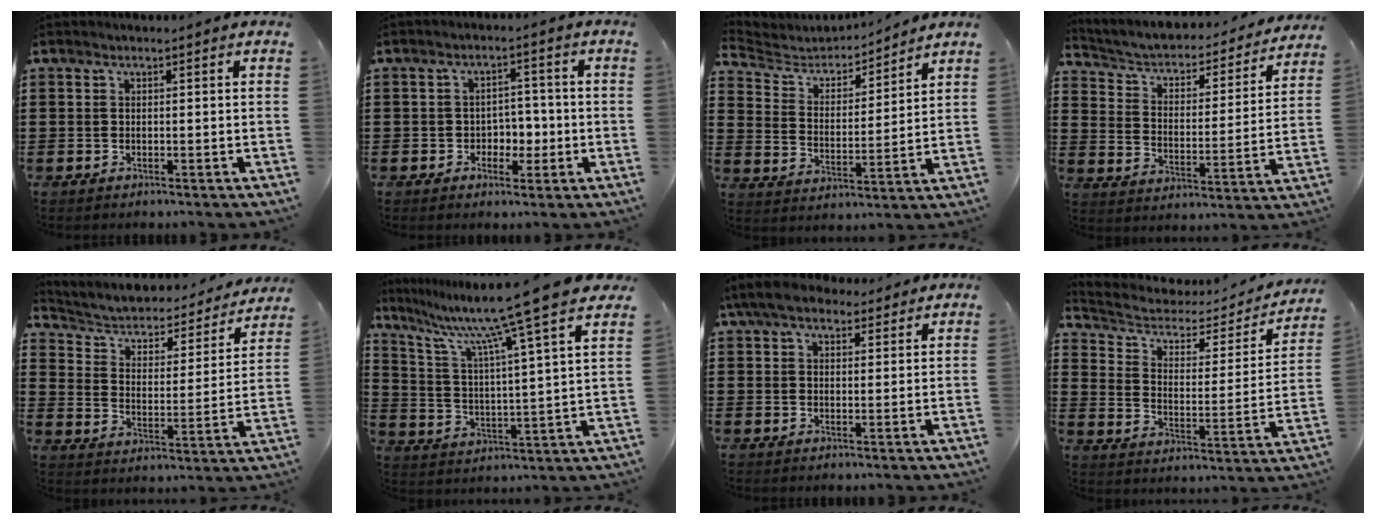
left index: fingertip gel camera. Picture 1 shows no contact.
{"total": 3.8, "force": [-1.1, 3.2, 1.8], "torque": [-0.037, 0.005, -0.028]}
{"total": 4.6, "force": [4.3, 1.5, 0.5], "torque": [-0.040, -0.031, 0.070]}
{"total": 2.9, "force": [2.4, 1.4, 1.0], "torque": [-0.038, -0.022, 0.029]}
{"total": 3.1, "force": [2.2, 1.8, 1.2], "torque": [-0.041, -0.021, 0.027]}
{"total": 11.3, "force": [9.4, -1.2, 6.2], "torque": [-0.150, -0.064, 0.145]}
{"total": 6.0, "force": [4.6, 2.7, 2.7], "torque": [-0.070, 0.005, 0.087]}
{"total": 4.5, "force": [3.3, 2.4, 1.8], "torque": [-0.060, -0.023, 0.049]}